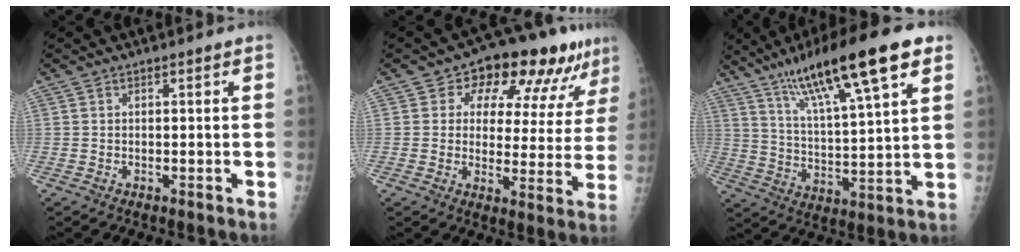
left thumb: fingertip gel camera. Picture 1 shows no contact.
{"total": 15.1, "force": [8.6, 8.2, 9.2], "torque": [-0.074, -0.015, 0.114]}
{"total": 20.1, "force": [11.6, 3.6, 16.0], "torque": [-0.253, -0.027, 0.199]}